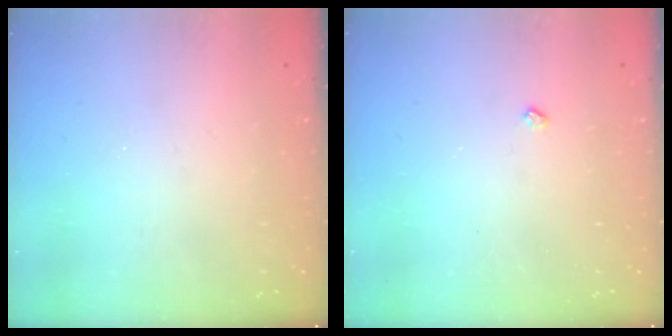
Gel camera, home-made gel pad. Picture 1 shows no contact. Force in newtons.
{"total": 3.6, "press": 3.5, "slide": 0.4}